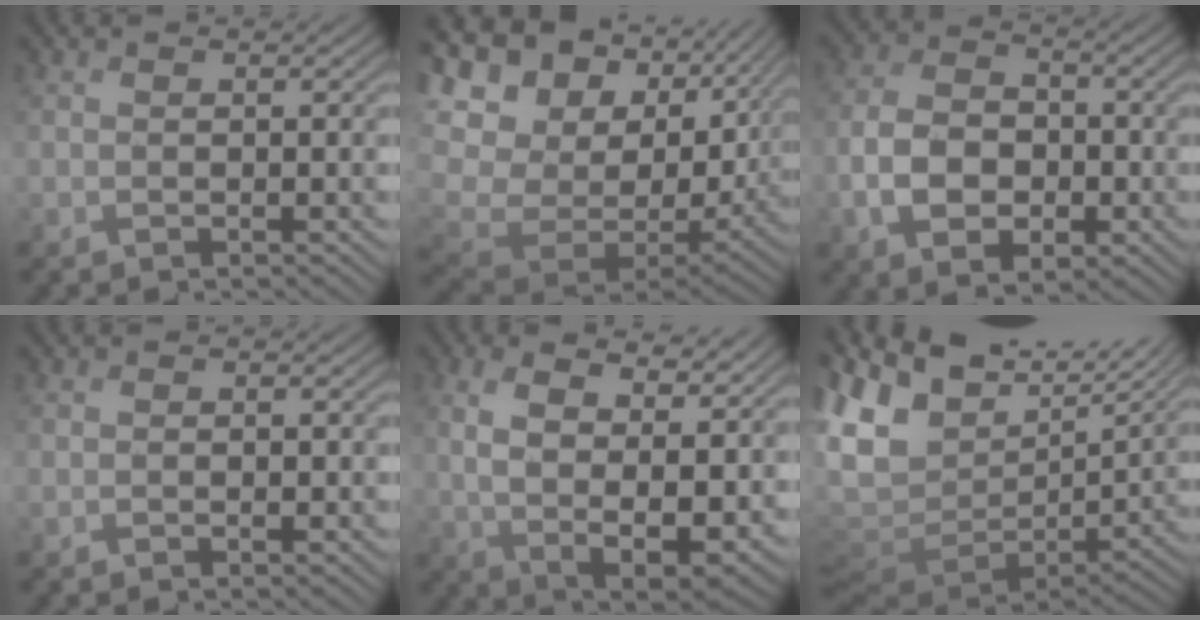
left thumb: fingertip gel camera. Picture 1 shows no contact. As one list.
[{"total": 16.3, "force": [3.4, 11.1, 11.4], "torque": [-0.240, -0.025, 0.101]}, {"total": 7.1, "force": [-2.6, 5.0, 4.4], "torque": [-0.085, -0.006, -0.052]}, {"total": 1.7, "force": [-0.9, 1.0, 1.0], "torque": [-0.011, -0.002, -0.010]}, {"total": 13.7, "force": [3.1, 7.5, 11.1], "torque": [-0.201, -0.015, 0.058]}, {"total": 13.5, "force": [4.0, 7.9, 10.1], "torque": [-0.234, -0.008, 0.098]}]